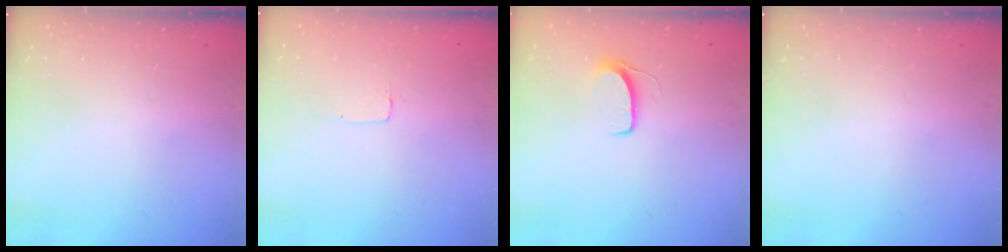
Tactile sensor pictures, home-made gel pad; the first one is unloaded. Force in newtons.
{"total": 2.6, "press": 2.6, "slide": 0.2}
{"total": 6.8, "press": 6.7, "slide": 0.5}
{"total": 0.0}